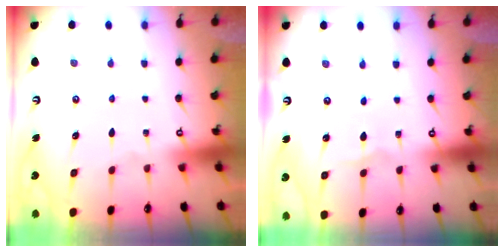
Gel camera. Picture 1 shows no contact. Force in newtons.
{"total": 1.3, "press": 1.3, "slide": 0.1}